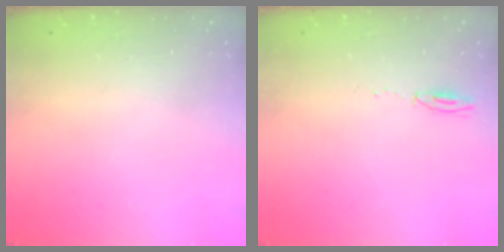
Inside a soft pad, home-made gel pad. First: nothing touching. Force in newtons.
{"total": 3.4, "press": 3.3, "slide": 0.8}